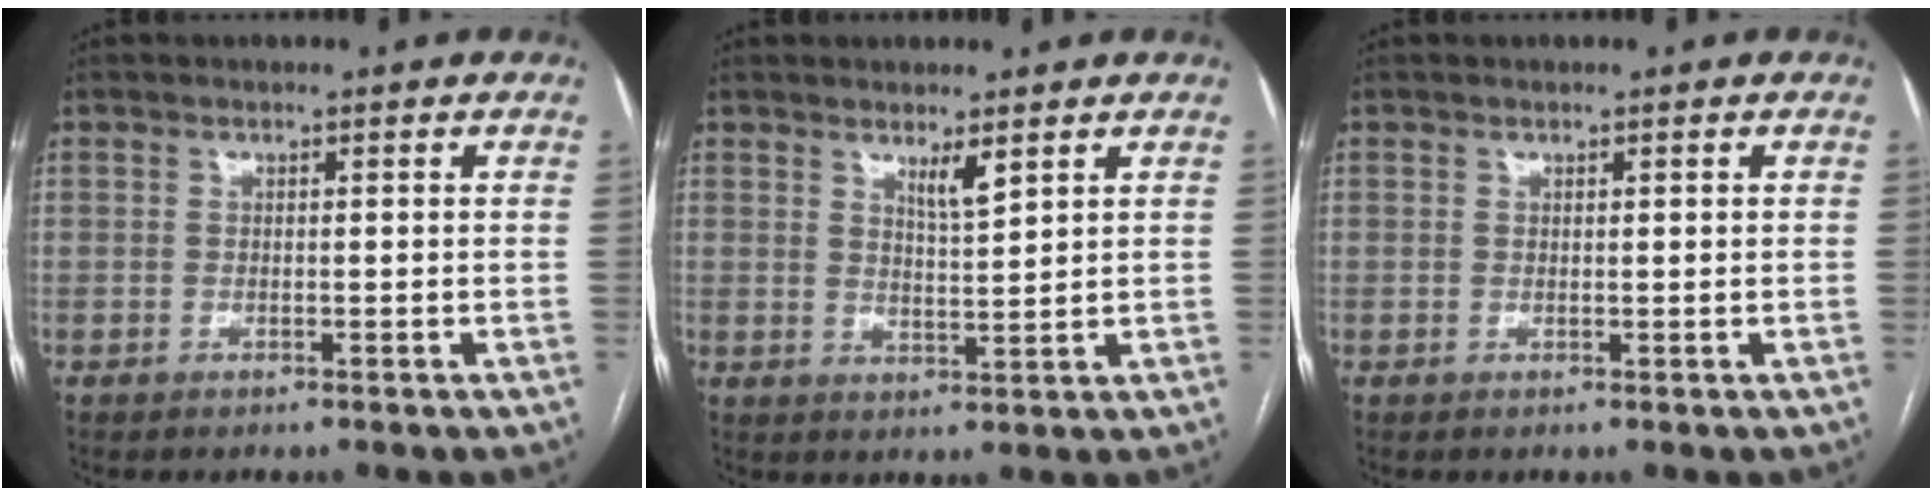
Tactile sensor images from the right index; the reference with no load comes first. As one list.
[{"total": 3.1, "force": [2.2, 0.3, 2.2], "torque": [-0.043, -0.010, 0.042]}, {"total": 0.0}]